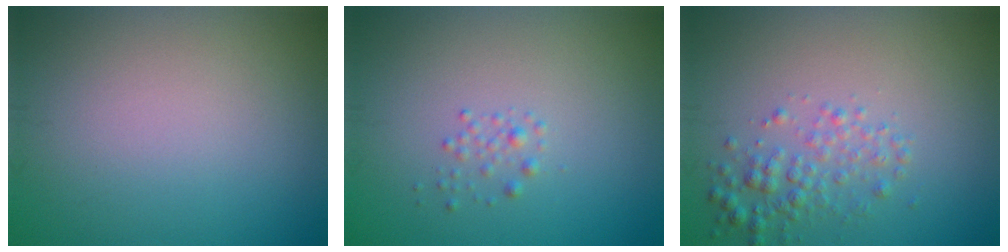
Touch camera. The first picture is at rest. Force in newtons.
{"total": 0.9, "press": 0.9, "slide": 0.0}
{"total": 2.5, "press": 2.5, "slide": 0.1}